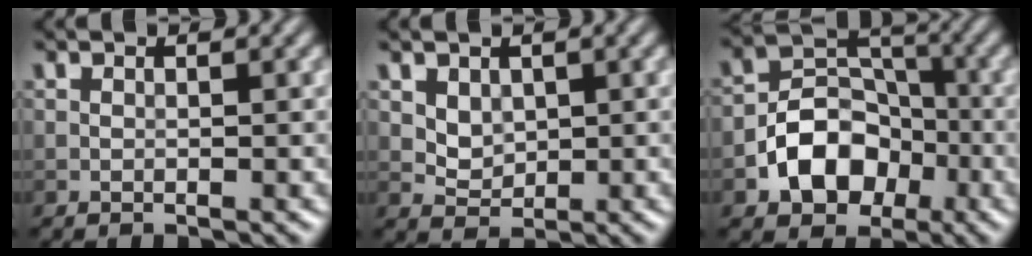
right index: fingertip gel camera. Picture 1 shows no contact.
{"total": 2.0, "force": [0.8, 1.6, 1.0], "torque": [-0.020, -0.009, 0.024]}
{"total": 6.4, "force": [-2.6, 4.7, 3.5], "torque": [-0.045, 0.001, -0.048]}